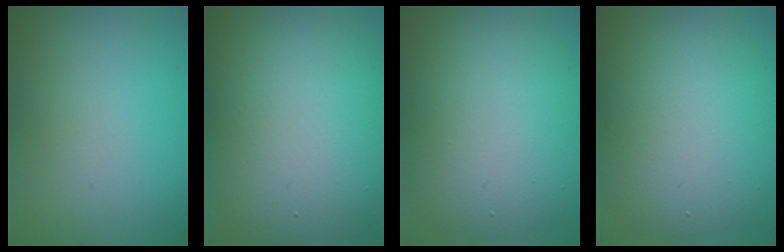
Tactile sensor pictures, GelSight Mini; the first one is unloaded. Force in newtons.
{"total": 11.5, "press": 11.4, "slide": 0.8}
{"total": 7.7, "press": 7.7, "slide": 0.8}
{"total": 7.0, "press": 7.0, "slide": 0.5}